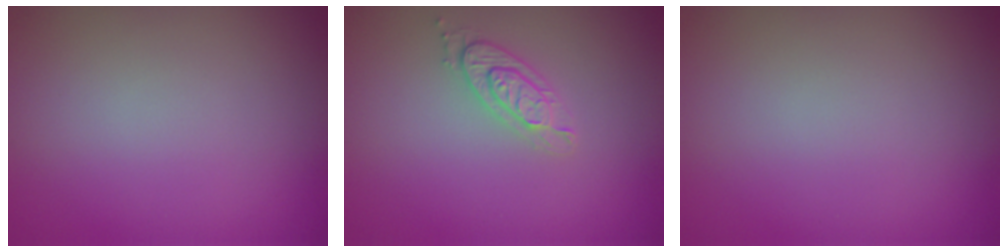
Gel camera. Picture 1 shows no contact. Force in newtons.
{"total": 2.1, "press": 2.0, "slide": 0.7}
{"total": 0.0}